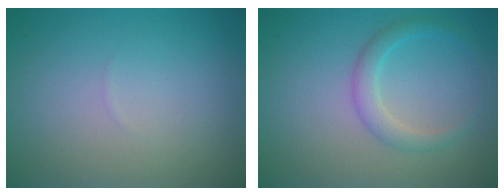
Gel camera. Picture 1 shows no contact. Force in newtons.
{"total": 2.2, "press": 2.2, "slide": 0.1}